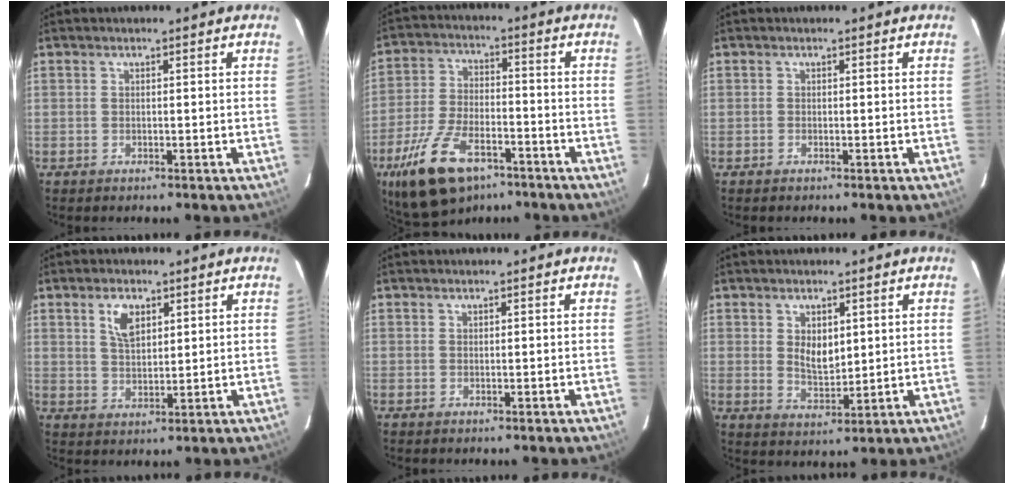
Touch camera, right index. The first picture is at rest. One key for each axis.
{"total": 16.3, "fx": -9.9, "fy": 7.7, "fz": 10.4, "tx": -0.220, "ty": -0.021, "tz": -0.177}
{"total": 0.0}
{"total": 5.4, "fx": 2.6, "fy": 2.8, "fz": 3.8, "tx": -0.066, "ty": 0.006, "tz": 0.051}
{"total": 0.0}
{"total": 5.2, "fx": 1.5, "fy": 3.1, "fz": 3.9, "tx": -0.062, "ty": -0.004, "tz": 0.032}